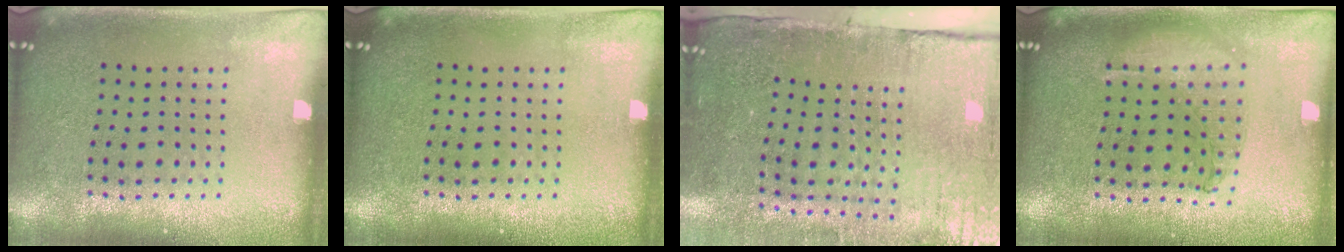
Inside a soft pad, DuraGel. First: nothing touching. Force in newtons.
{"total": 0.0}
{"total": 4.5, "press": 3.8, "slide": 2.5}
{"total": 0.9, "press": 0.9, "slide": 0.1}